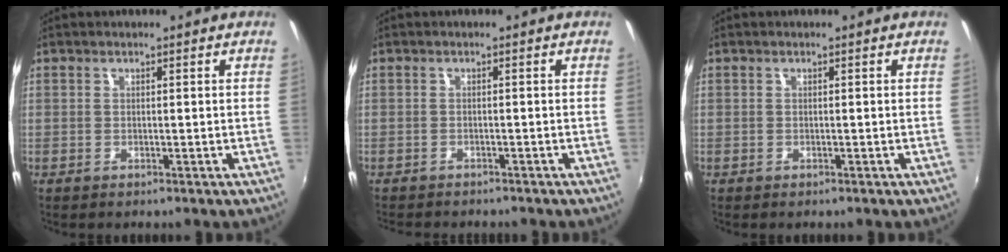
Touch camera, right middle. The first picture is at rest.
{"total": 3.9, "force": [-3.6, 0.8, 1.2], "torque": [-0.031, -0.015, -0.055]}
{"total": 0.0}